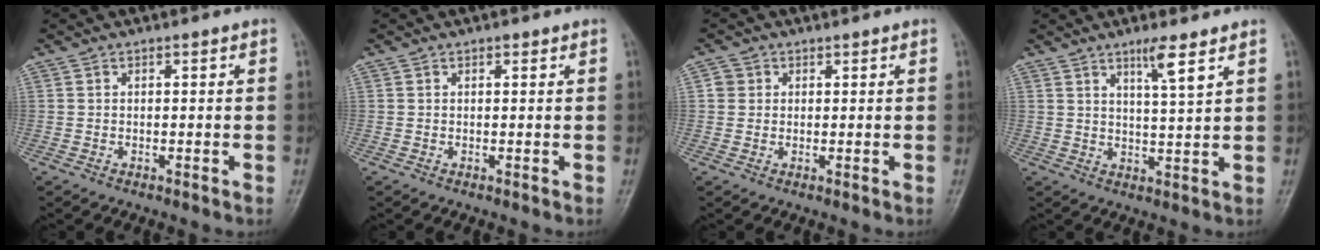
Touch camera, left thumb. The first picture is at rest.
{"total": 0.7, "force": [0.4, 0.3, 0.5], "torque": [-0.005, 0.000, 0.004]}
{"total": 2.1, "force": [0.6, 2.0, 0.5], "torque": [0.004, 0.000, 0.005]}
{"total": 5.3, "force": [3.4, 0.2, 4.1], "torque": [-0.073, -0.026, 0.061]}